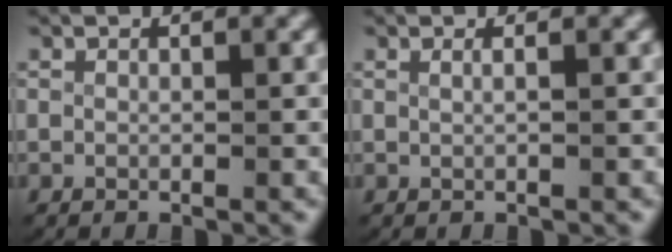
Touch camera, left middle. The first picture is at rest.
{"total": 0.7, "force": [0.1, -0.2, 0.7], "torque": [-0.014, -0.002, 0.004]}